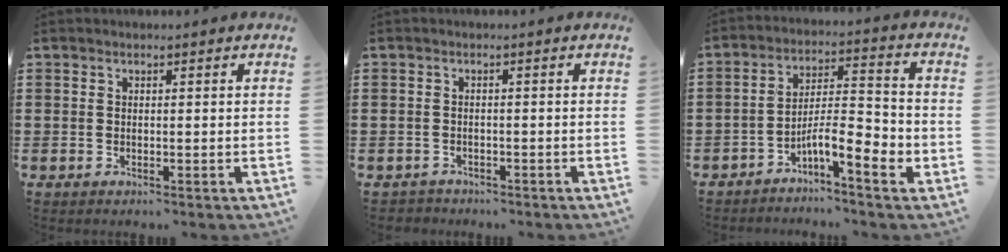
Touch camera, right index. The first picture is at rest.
{"total": 1.4, "force": [-1.3, 0.5, -0.2], "torque": [-0.001, 0.005, -0.032]}
{"total": 8.1, "force": [-4.3, 1.7, 6.7], "torque": [-0.118, -0.001, -0.079]}